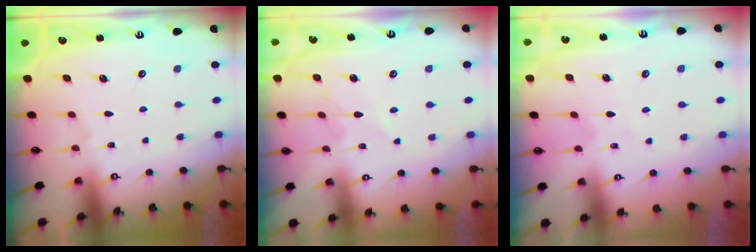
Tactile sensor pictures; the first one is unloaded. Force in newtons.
{"total": 3.9, "press": 3.9, "slide": 0.4}
{"total": 4.2, "press": 4.2, "slide": 0.5}